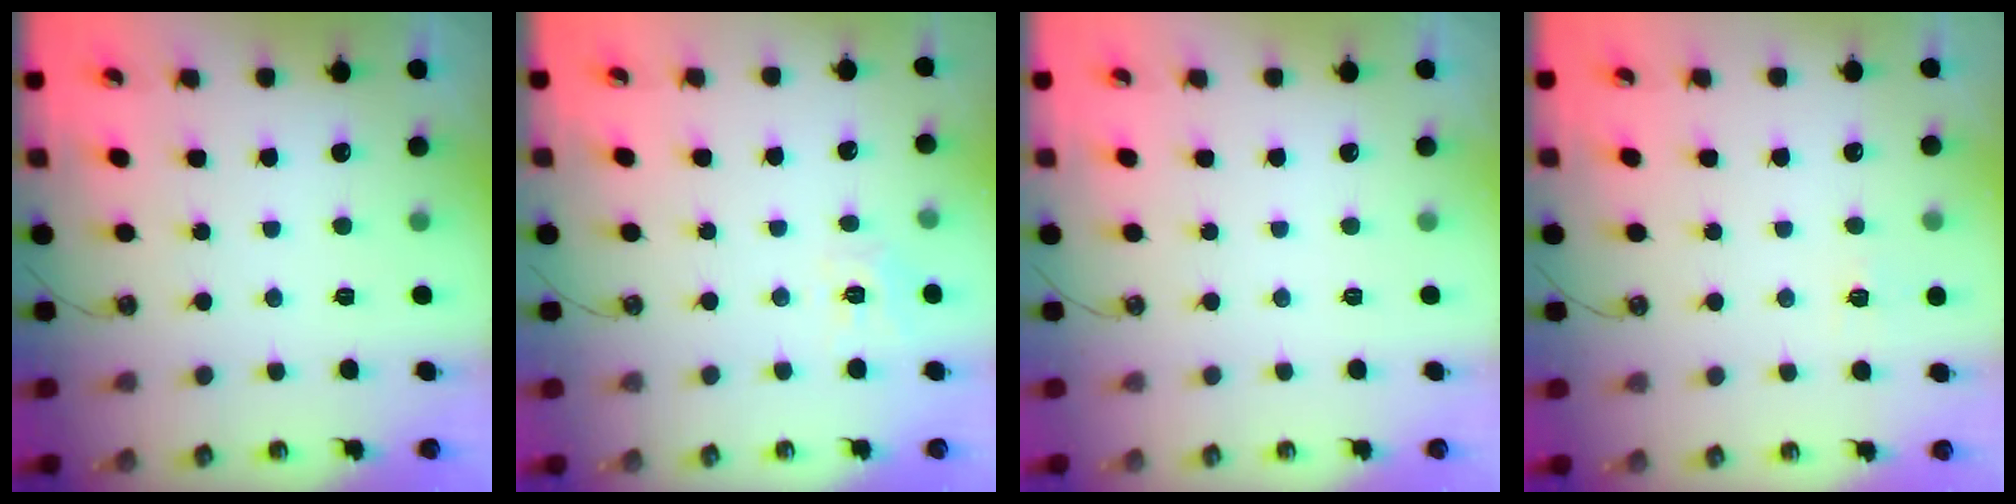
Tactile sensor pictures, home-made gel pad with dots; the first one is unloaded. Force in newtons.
{"total": 7.7, "press": 7.6, "slide": 0.8}
{"total": 0.0}
{"total": 4.9, "press": 4.9, "slide": 0.5}